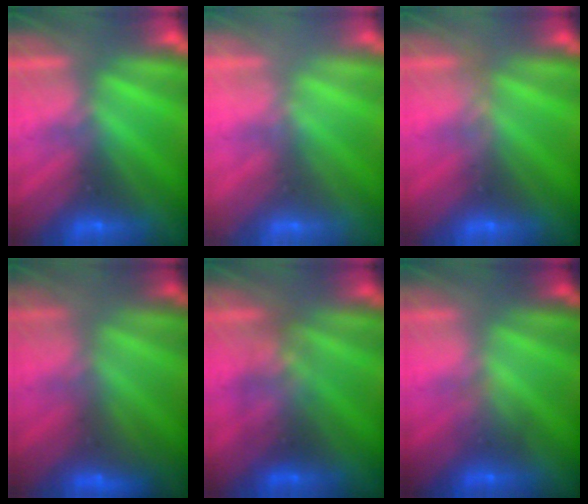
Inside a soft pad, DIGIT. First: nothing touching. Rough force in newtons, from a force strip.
{"total": 2.2}
{"total": 3.4}
{"total": 3.0}
{"total": 2.3}
{"total": 1.6}